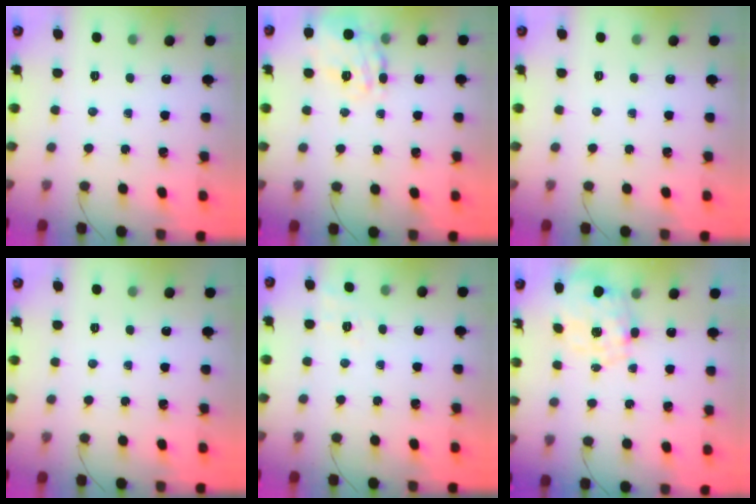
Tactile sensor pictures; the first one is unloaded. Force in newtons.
{"total": 18.1, "press": 18.0, "slide": 1.8}
{"total": 0.0}
{"total": 0.0}
{"total": 2.0, "press": 0.9, "slide": 1.8}
{"total": 2.3, "press": 2.1, "slide": 1.0}